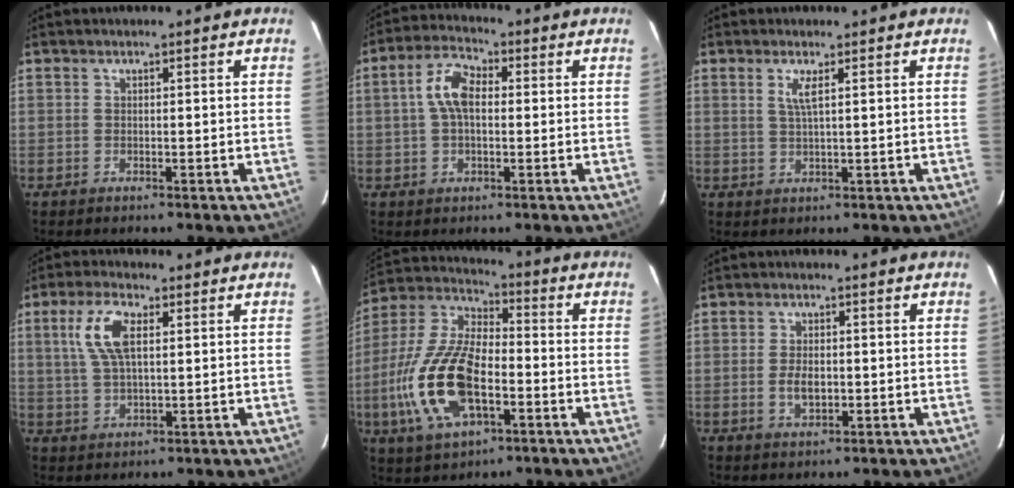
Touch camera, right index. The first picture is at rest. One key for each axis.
{"total": 6.8, "fx": 0.5, "fy": 3.7, "fz": 5.7, "tx": -0.116, "ty": 0.020, "tz": 0.010}
{"total": 2.5, "fx": 1.1, "fy": -0.1, "fz": 2.3, "tx": -0.046, "ty": -0.003, "tz": 0.021}
{"total": 8.1, "fx": 2.4, "fy": 3.3, "fz": 7.0, "tx": -0.145, "ty": 0.012, "tz": 0.050}
{"total": 19.0, "fx": -5.4, "fy": 8.8, "fz": 15.9, "tx": -0.351, "ty": -0.008, "tz": -0.101}
{"total": 3.7, "fx": -0.7, "fy": 2.2, "fz": 2.9, "tx": -0.056, "ty": -0.003, "tz": -0.010}